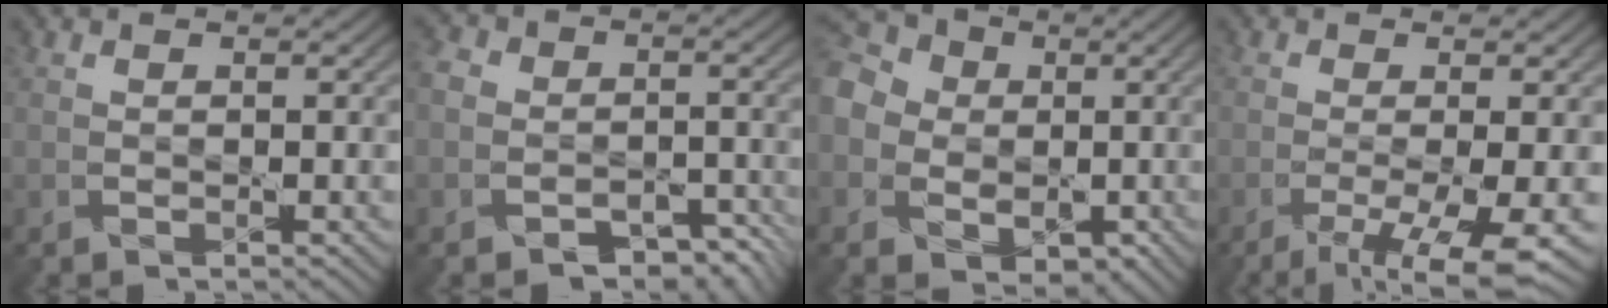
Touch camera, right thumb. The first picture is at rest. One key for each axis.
{"total": 7.4, "fx": -4.5, "fy": 5.4, "fz": 2.5, "tx": -0.045, "ty": -0.008, "tz": -0.076}
{"total": 12.2, "fx": -0.9, "fy": 10.7, "fz": 5.8, "tx": -0.191, "ty": -0.015, "tz": -0.031}
{"total": 6.8, "fx": -3.0, "fy": 1.6, "fz": 5.9, "tx": -0.113, "ty": -0.010, "tz": -0.047}